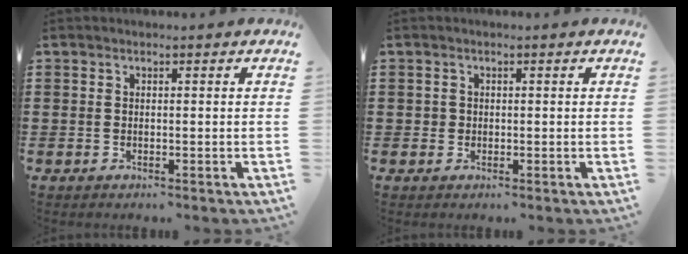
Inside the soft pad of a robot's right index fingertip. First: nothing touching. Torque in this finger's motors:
{"motor_torque": [-0.18, 0.20, -0.01, -0.01]}